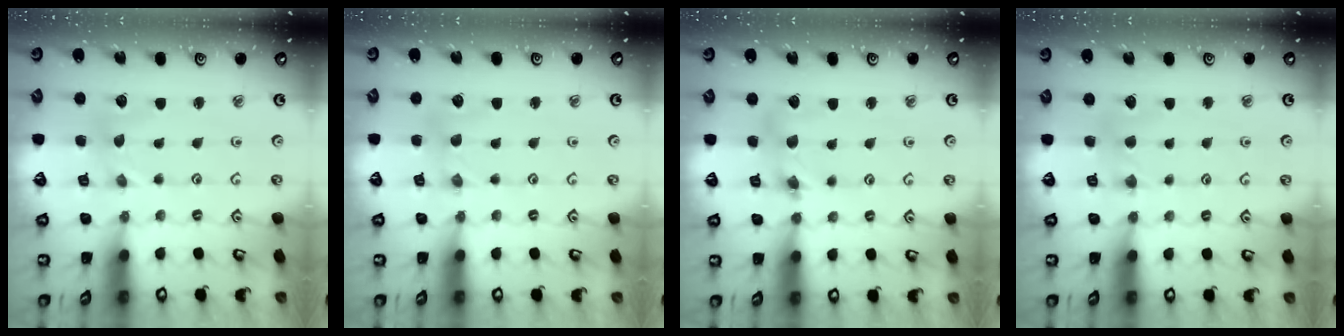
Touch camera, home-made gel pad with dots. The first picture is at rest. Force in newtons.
{"total": 1.4, "press": 1.4, "slide": 0.3}
{"total": 6.0, "press": 5.9, "slide": 0.7}
{"total": 3.8, "press": 3.8, "slide": 0.7}